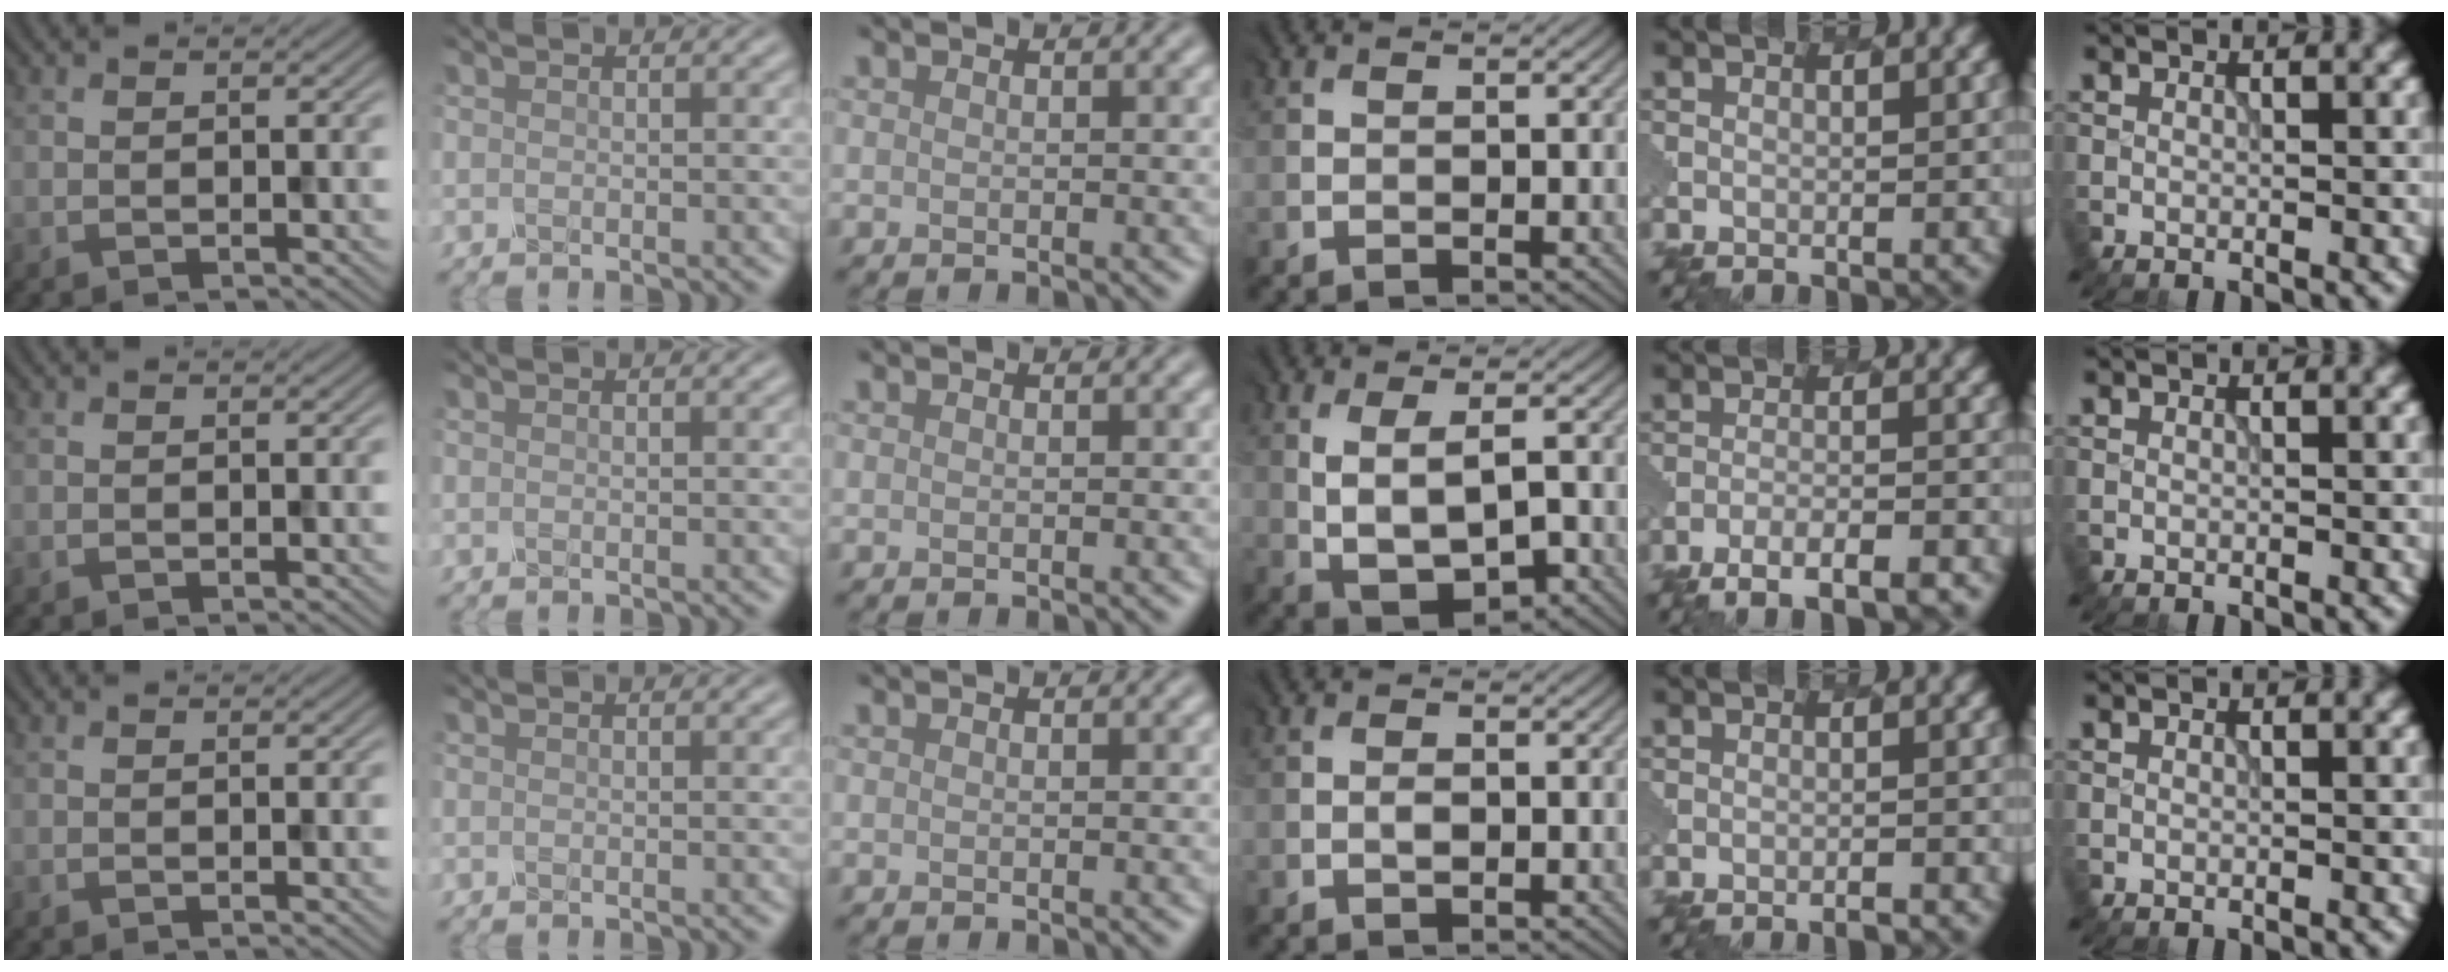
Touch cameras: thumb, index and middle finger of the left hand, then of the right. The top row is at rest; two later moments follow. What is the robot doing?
{"motion": "dispense", "object": "pipette"}